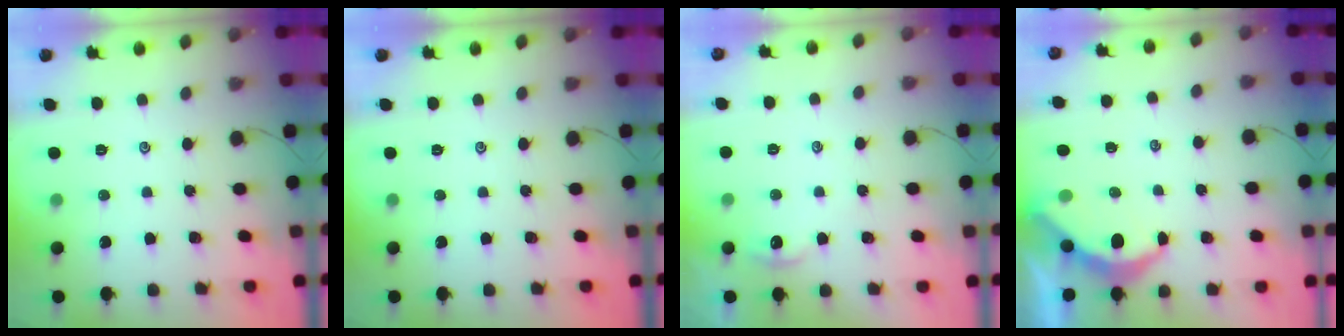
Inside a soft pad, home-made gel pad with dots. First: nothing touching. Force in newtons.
{"total": 0.0}
{"total": 2.4, "press": 2.3, "slide": 0.4}
{"total": 5.8, "press": 5.8, "slide": 0.3}